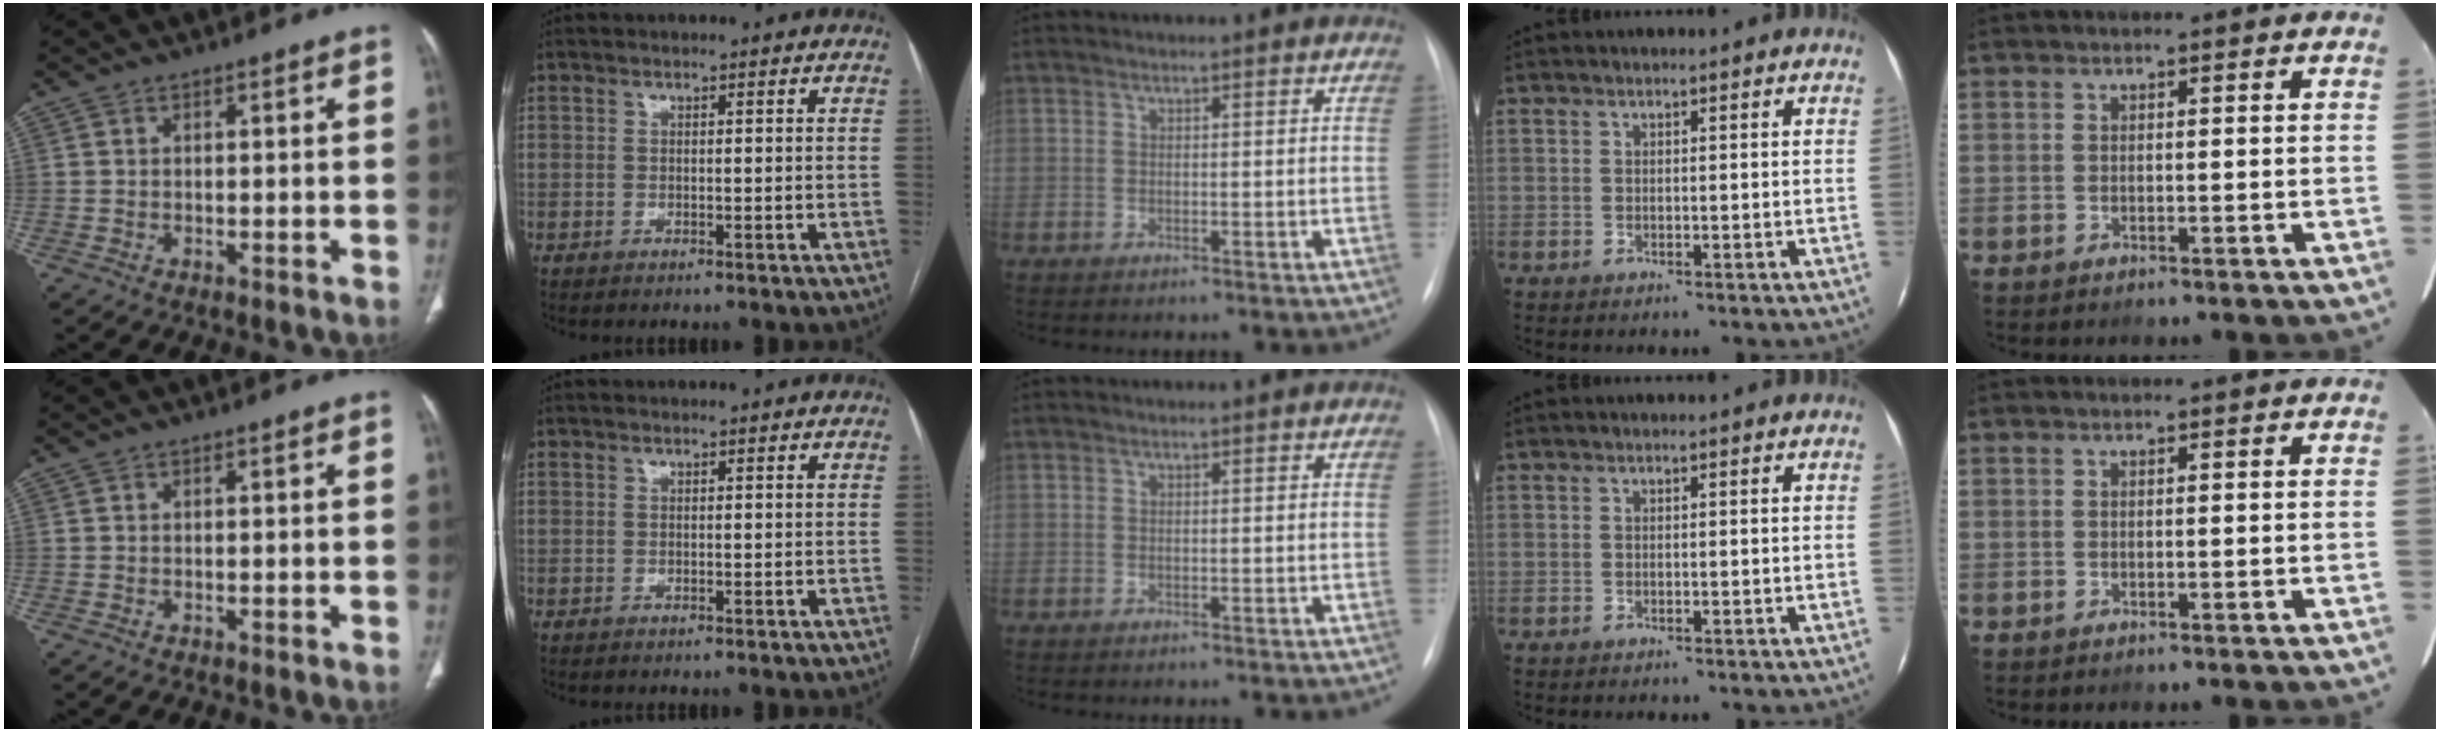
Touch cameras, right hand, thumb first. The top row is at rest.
{}